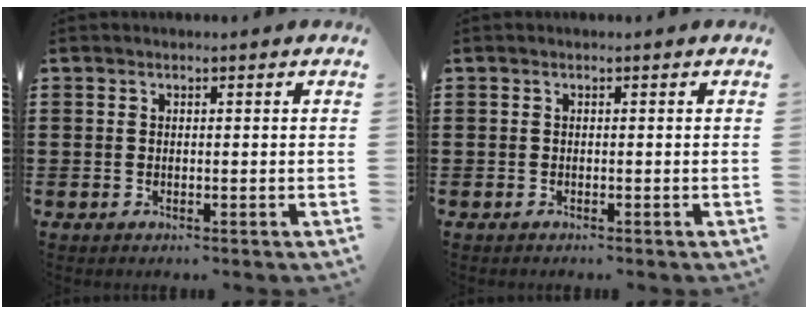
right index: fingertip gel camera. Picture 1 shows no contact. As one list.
[{"total": 0.0}]